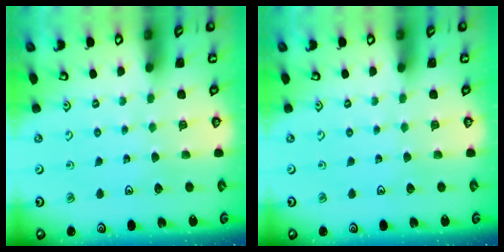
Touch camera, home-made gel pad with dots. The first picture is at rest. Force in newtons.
{"total": 0.0}